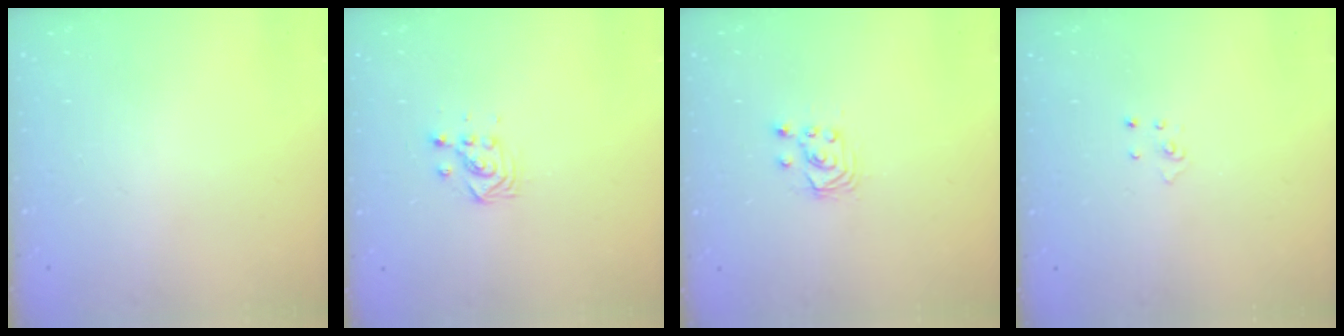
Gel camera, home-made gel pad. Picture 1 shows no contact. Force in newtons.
{"total": 3.6, "press": 3.6, "slide": 0.4}
{"total": 2.9, "press": 2.9, "slide": 0.2}
{"total": 3.0, "press": 2.9, "slide": 0.3}